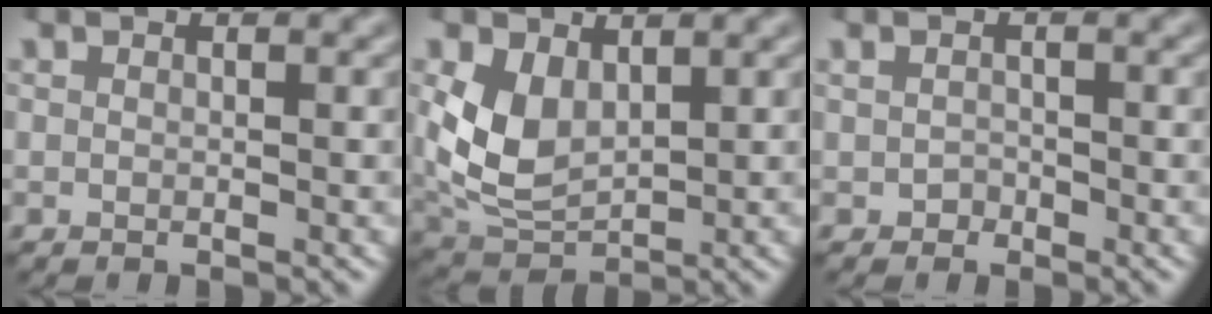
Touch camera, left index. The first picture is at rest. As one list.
[{"total": 4.7, "force": [0.5, 3.1, 3.5], "torque": [-0.086, -0.005, 0.024]}, {"total": 1.0, "force": [-0.9, 0.4, -0.3], "torque": [0.003, -0.002, -0.011]}]